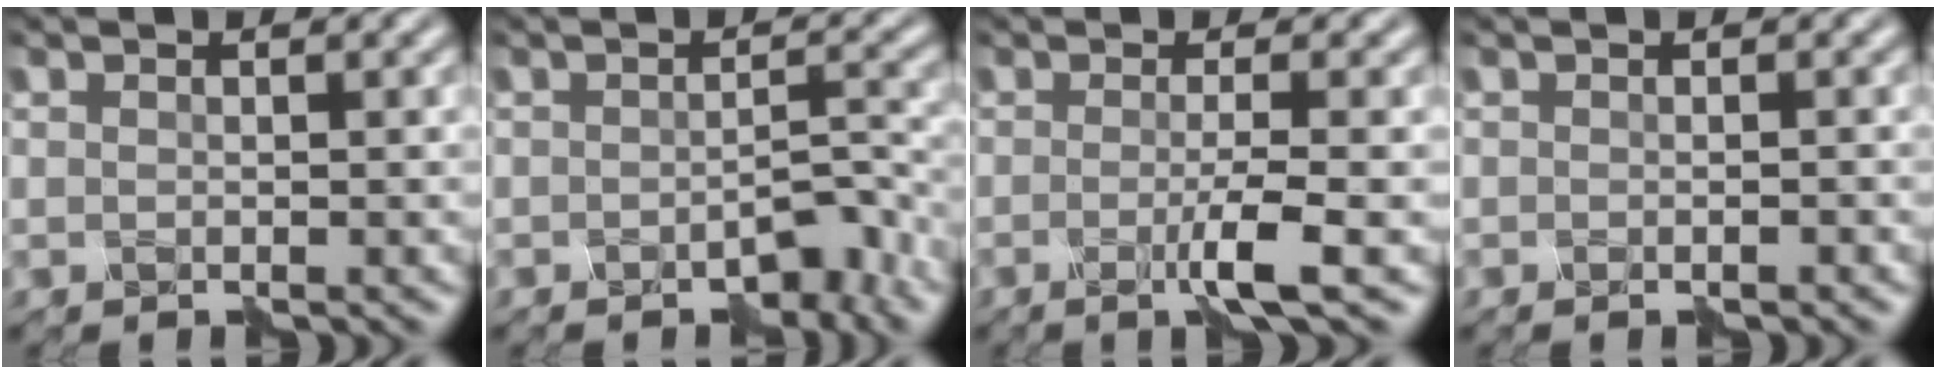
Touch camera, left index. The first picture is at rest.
{"total": 2.9, "force": [-2.0, 1.0, 1.9], "torque": [-0.025, 0.002, -0.033]}
{"total": 2.9, "force": [-1.0, 0.3, 2.7], "torque": [-0.038, -0.006, -0.026]}
{"total": 0.0}